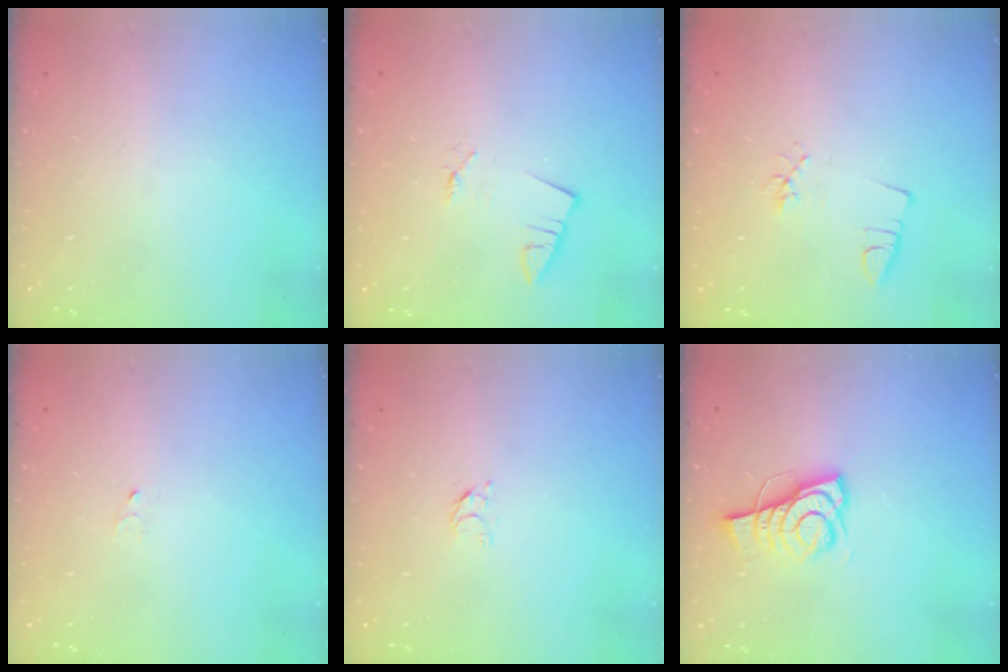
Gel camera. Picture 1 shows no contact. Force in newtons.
{"total": 1.3, "press": 1.3, "slide": 0.0}
{"total": 2.9, "press": 2.5, "slide": 1.4}
{"total": 2.4, "press": 2.4, "slide": 0.2}
{"total": 2.8, "press": 2.8, "slide": 0.3}
{"total": 7.9, "press": 7.8, "slide": 0.3}